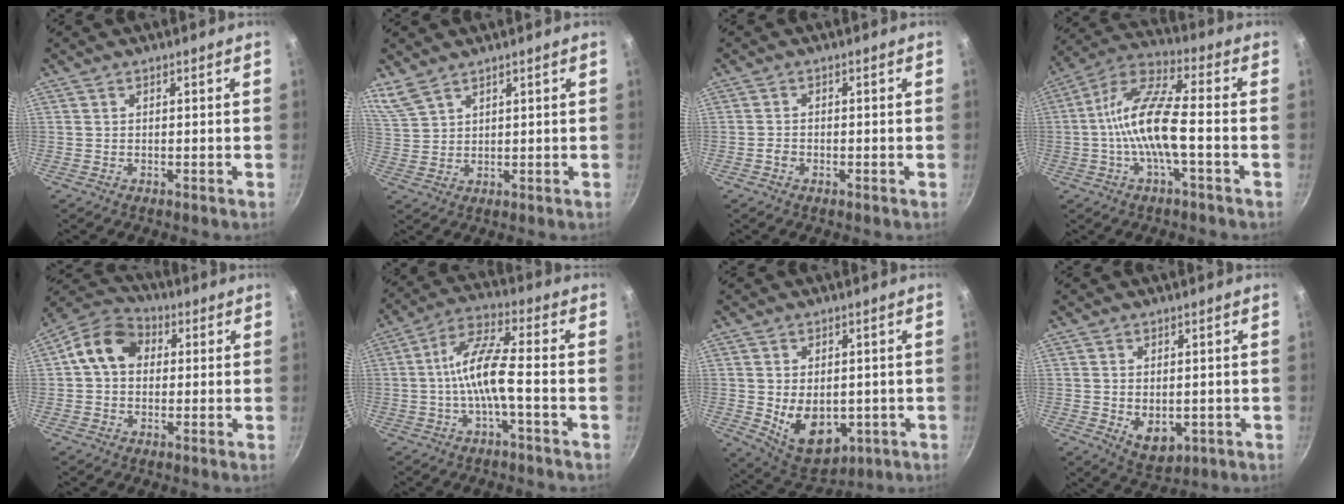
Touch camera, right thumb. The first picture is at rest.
{"total": 4.9, "force": [4.1, 1.9, 1.9], "torque": [-0.035, -0.013, 0.093]}
{"total": 1.4, "force": [-0.8, 0.9, 0.7], "torque": [-0.019, 0.005, -0.019]}
{"total": 13.4, "force": [-2.3, 4.0, 12.6], "torque": [-0.246, 0.037, -0.060]}
{"total": 9.8, "force": [1.5, 7.7, 5.8], "torque": [-0.071, 0.023, 0.005]}
{"total": 9.5, "force": [-2.2, 2.2, 9.0], "torque": [-0.185, 0.034, -0.049]}
{"total": 11.8, "force": [-1.4, 8.1, 8.5], "torque": [-0.102, -0.016, 0.004]}
{"total": 6.5, "force": [-0.6, 4.4, 4.8], "torque": [-0.066, -0.013, 0.004]}